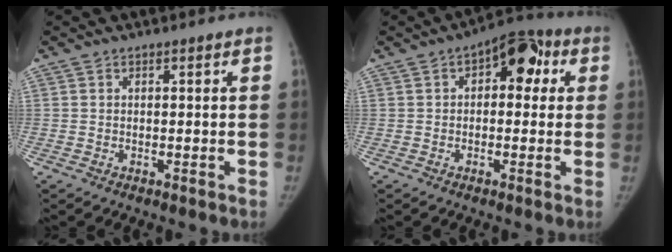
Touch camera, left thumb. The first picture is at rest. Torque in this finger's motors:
{"motor_torque": [-0.19, 0.52, 0.11, -0.16, -0.02]}